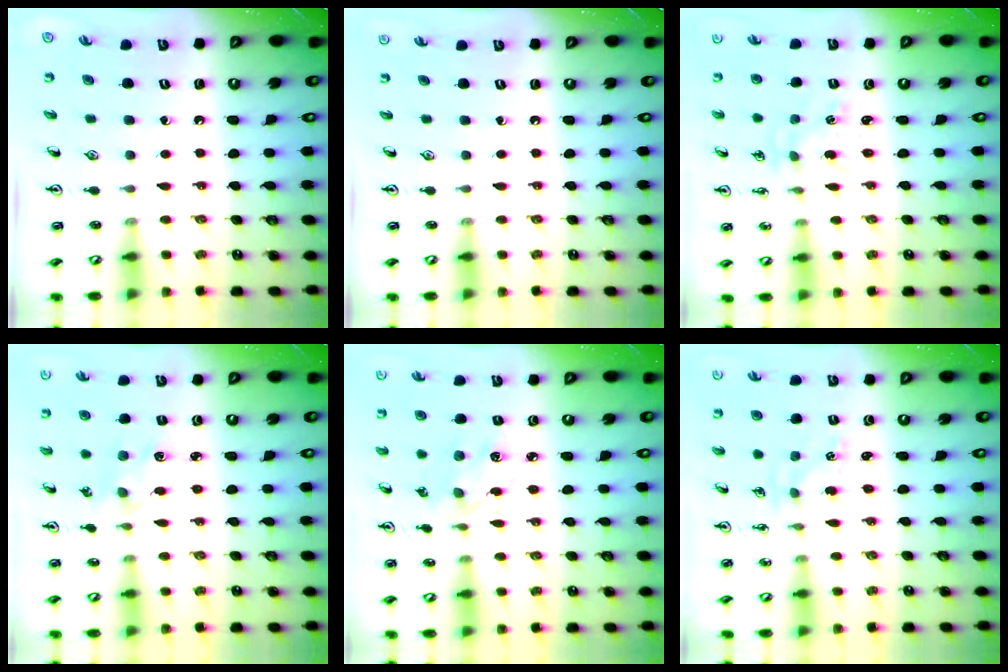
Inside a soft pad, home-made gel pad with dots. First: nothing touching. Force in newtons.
{"total": 0.0}
{"total": 0.5, "press": 0.5, "slide": 0.1}
{"total": 1.9, "press": 1.8, "slide": 0.4}
{"total": 3.6, "press": 3.3, "slide": 1.3}
{"total": 0.7, "press": 0.6, "slide": 0.2}